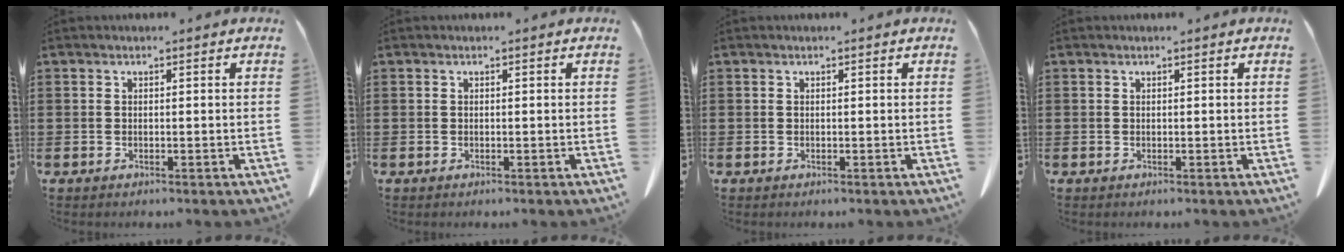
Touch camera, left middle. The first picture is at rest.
{"total": 0.0}
{"total": 0.0}
{"total": 0.0}